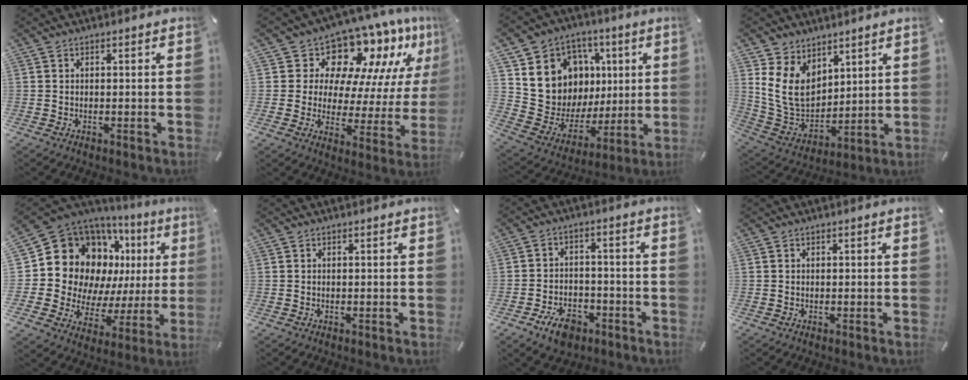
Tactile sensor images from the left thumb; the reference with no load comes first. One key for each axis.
{"total": 11.9, "fx": 9.9, "fy": 6.0, "fz": 2.9, "tx": -0.047, "ty": -0.110, "tz": 0.164}
{"total": 13.1, "fx": 3.4, "fy": 12.4, "fz": 2.6, "tx": -0.042, "ty": -0.037, "tz": 0.088}
{"total": 12.4, "fx": 5.0, "fy": 9.7, "fz": 5.8, "tx": -0.153, "ty": -0.033, "tz": 0.101}
{"total": 19.4, "fx": 7.8, "fy": 15.4, "fz": 8.9, "tx": -0.148, "ty": -0.065, "tz": 0.170}
{"total": 0.0}
{"total": 7.2, "fx": -4.3, "fy": 4.6, "fz": 3.6, "tx": -0.067, "ty": 0.023, "tz": -0.077}
{"total": 0.0}